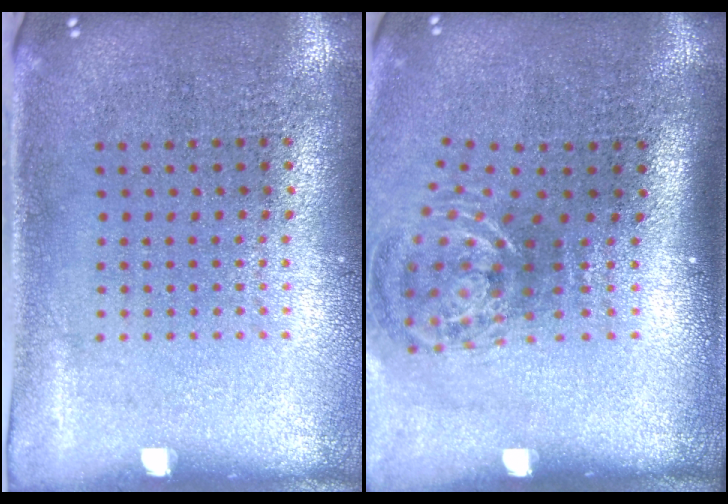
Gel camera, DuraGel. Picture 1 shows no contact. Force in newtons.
{"total": 1.8, "press": 1.3, "slide": 1.3}